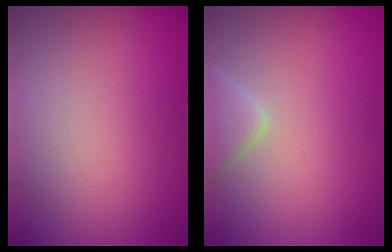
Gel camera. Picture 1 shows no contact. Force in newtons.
{"total": 2.1, "press": 2.1, "slide": 0.2}